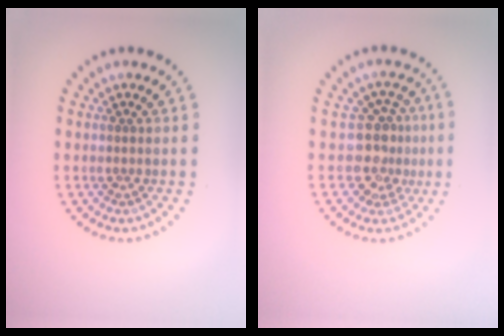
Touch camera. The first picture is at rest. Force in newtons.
{"total": 3.1, "press": 2.4, "slide": 2.0}